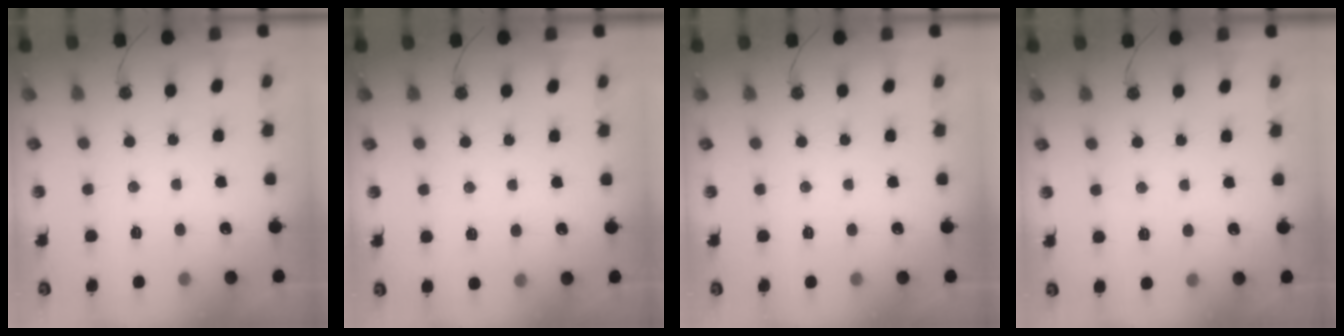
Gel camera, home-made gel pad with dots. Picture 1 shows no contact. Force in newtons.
{"total": 3.7, "press": 3.6, "slide": 1.0}
{"total": 0.0}
{"total": 2.6, "press": 2.5, "slide": 0.7}